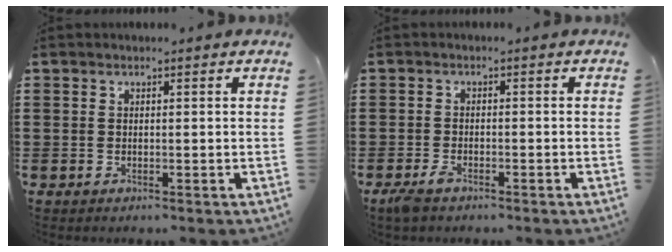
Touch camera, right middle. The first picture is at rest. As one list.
[{"total": 2.2, "force": [-1.6, 0.8, 1.3], "torque": [-0.038, -0.004, -0.034]}]